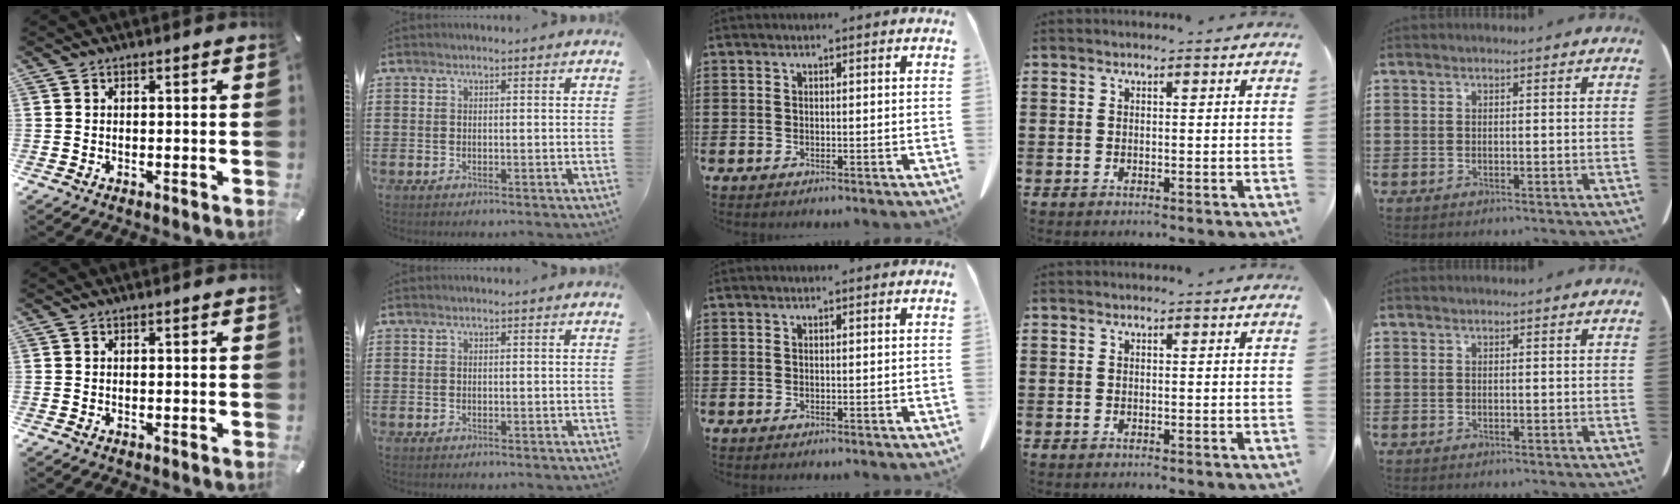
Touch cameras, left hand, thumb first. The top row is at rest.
{}